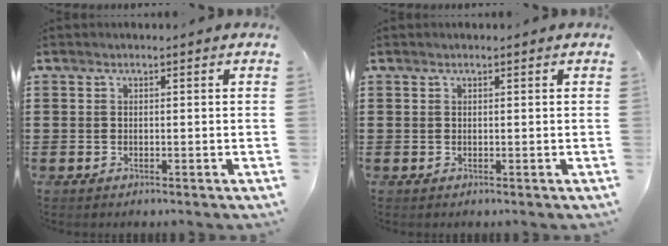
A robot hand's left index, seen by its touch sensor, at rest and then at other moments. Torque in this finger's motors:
{"motor_torque": [-0.56, 0.99, -0.05, -0.01]}